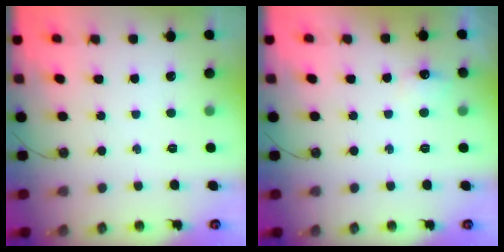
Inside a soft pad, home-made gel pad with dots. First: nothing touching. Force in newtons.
{"total": 5.6, "press": 5.5, "slide": 0.7}